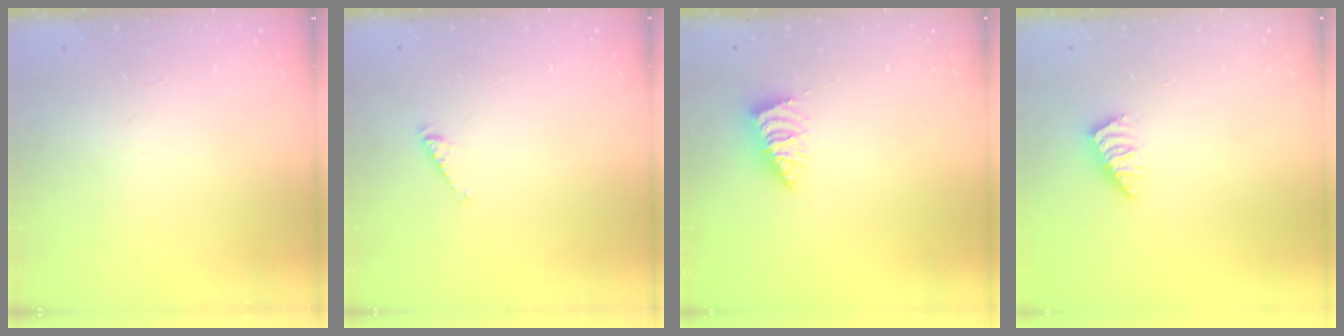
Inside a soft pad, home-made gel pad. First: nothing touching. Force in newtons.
{"total": 3.0, "press": 2.9, "slide": 0.4}
{"total": 1.9, "press": 1.9, "slide": 0.2}
{"total": 0.7, "press": 0.7, "slide": 0.2}